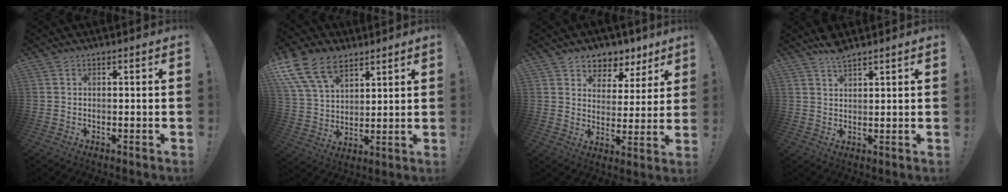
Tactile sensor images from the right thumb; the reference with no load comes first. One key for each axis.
{"total": 16.2, "fx": 9.9, "fy": 9.7, "fz": 8.5, "tx": -0.171, "ty": -0.048, "tz": 0.187}
{"total": 6.0, "fx": 4.0, "fy": 4.4, "fz": 0.8, "tx": -0.009, "ty": -0.038, "tz": 0.079}
{"total": 4.7, "fx": 4.0, "fy": 1.0, "fz": 2.2, "tx": -0.035, "ty": -0.022, "tz": 0.071}